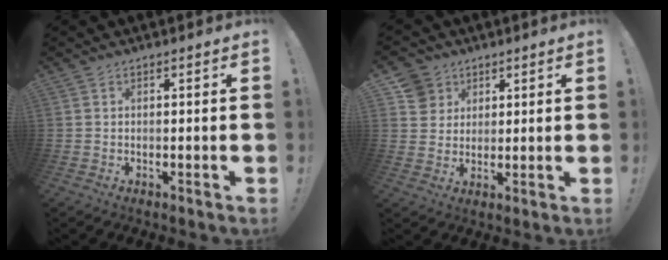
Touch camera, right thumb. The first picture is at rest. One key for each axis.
{"total": 7.0, "fx": 3.4, "fy": 6.1, "fz": 1.0, "tx": -0.013, "ty": -0.018, "tz": 0.069}